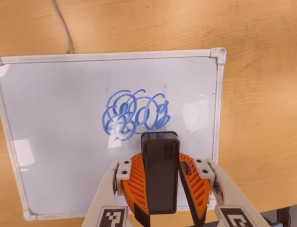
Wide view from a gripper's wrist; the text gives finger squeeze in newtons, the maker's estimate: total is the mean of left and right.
{"total": 6.5, "left": 6.6, "right": 6.5}